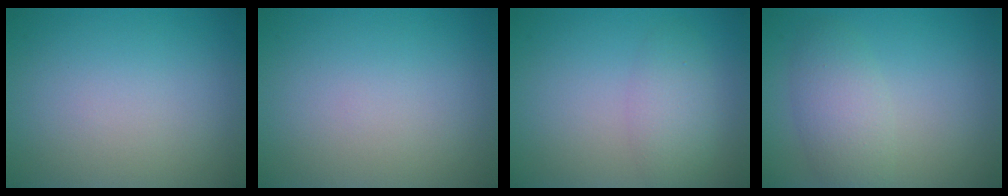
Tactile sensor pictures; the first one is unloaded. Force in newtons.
{"total": 0.0}
{"total": 1.8, "press": 1.8, "slide": 0.2}
{"total": 3.4, "press": 3.4, "slide": 0.1}